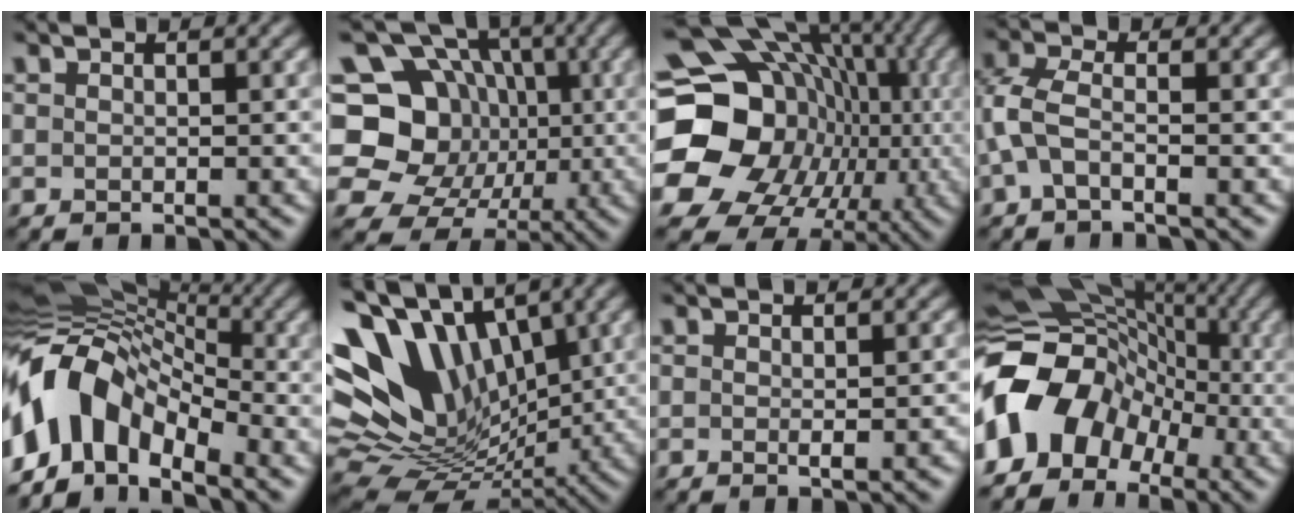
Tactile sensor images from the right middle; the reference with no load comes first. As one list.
[{"total": 9.9, "force": [-0.5, 9.0, 4.1], "torque": [-0.081, -0.003, -0.037]}, {"total": 21.6, "force": [-1.4, 19.5, 9.3], "torque": [-0.162, 0.004, -0.051]}, {"total": 2.7, "force": [-0.8, 1.3, 2.3], "torque": [-0.070, 0.006, -0.022]}, {"total": 10.5, "force": [-4.4, 6.6, 6.9], "torque": [-0.124, 0.017, -0.086]}, {"total": 14.0, "force": [4.4, 9.5, 9.3], "torque": [-0.189, 0.013, 0.089]}, {"total": 1.9, "force": [-0.5, 0.4, 1.7], "torque": [-0.018, 0.000, -0.001]}, {"total": 10.1, "force": [-3.8, 7.9, 5.1], "torque": [-0.093, 0.011, -0.084]}]